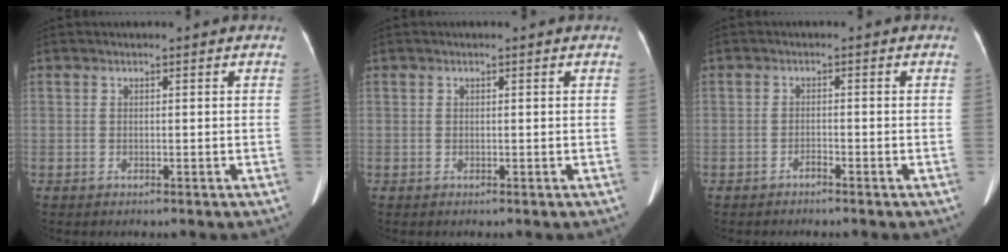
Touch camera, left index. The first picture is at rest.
{"total": 0.0}
{"total": 1.1, "force": [-1.1, 0.1, 0.4], "torque": [-0.009, 0.000, -0.020]}